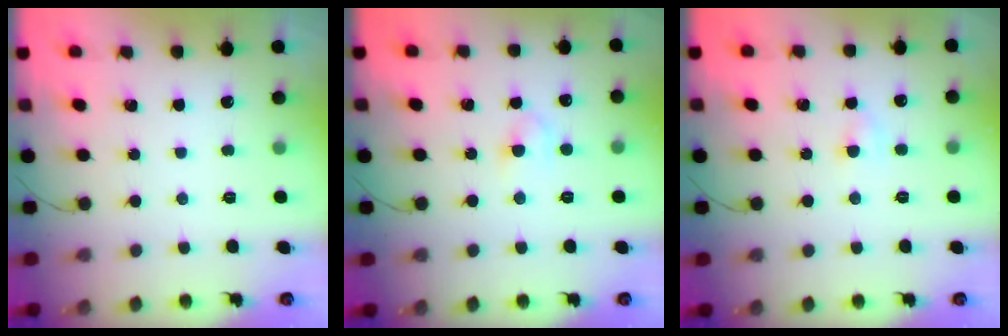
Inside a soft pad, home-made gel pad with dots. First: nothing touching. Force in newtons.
{"total": 3.6, "press": 3.3, "slide": 1.3}
{"total": 2.8, "press": 2.6, "slide": 1.0}